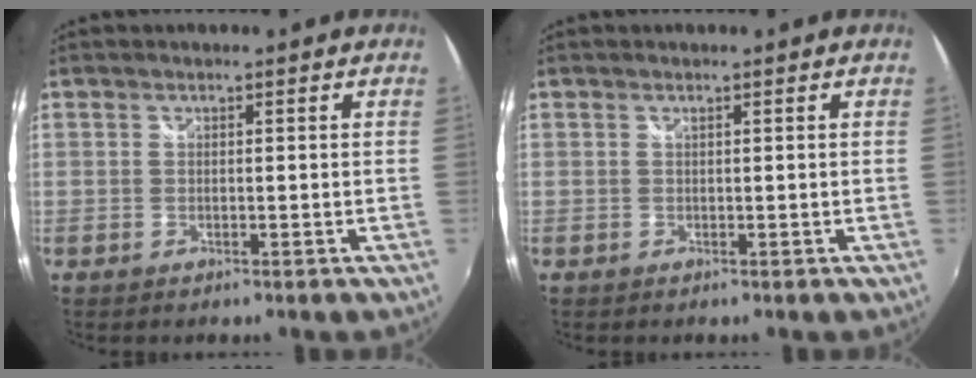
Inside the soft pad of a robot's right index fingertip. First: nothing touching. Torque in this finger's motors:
{"motor_torque": [0.01, 0.00, 0.01, 0.01]}